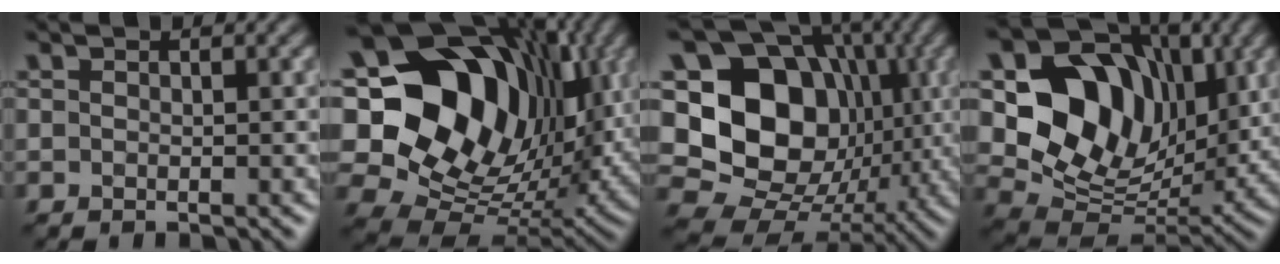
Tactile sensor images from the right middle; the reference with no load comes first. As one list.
[{"total": 16.3, "force": [4.7, 11.8, 10.2], "torque": [-0.201, 0.020, 0.085]}, {"total": 16.7, "force": [1.2, 13.7, 9.5], "torque": [-0.183, 0.015, 0.020]}, {"total": 10.6, "force": [2.7, 8.1, 6.3], "torque": [-0.112, -0.014, 0.043]}]